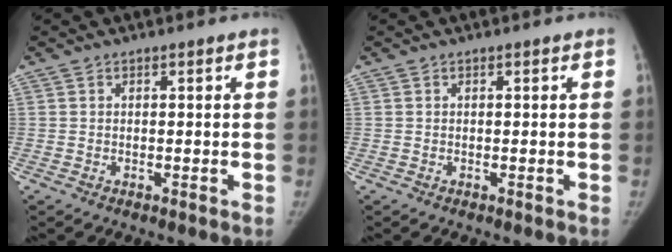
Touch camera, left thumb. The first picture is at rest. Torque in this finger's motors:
{"motor_torque": [-0.02, -0.02, 0.25, -0.14, 0.01]}